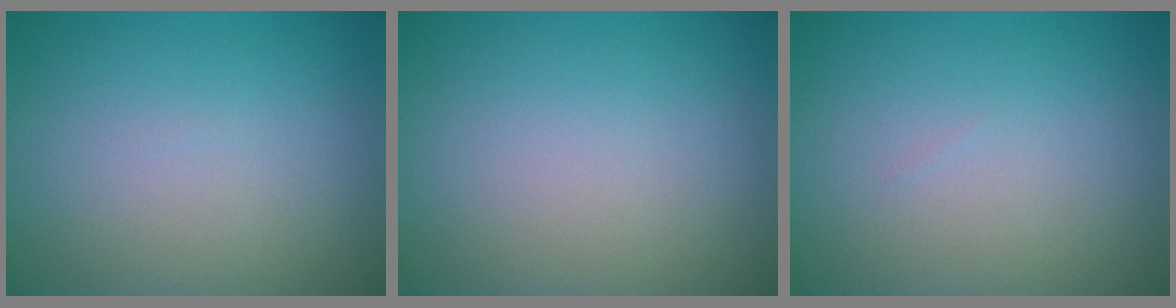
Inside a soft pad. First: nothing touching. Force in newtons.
{"total": 0.0}
{"total": 0.0}